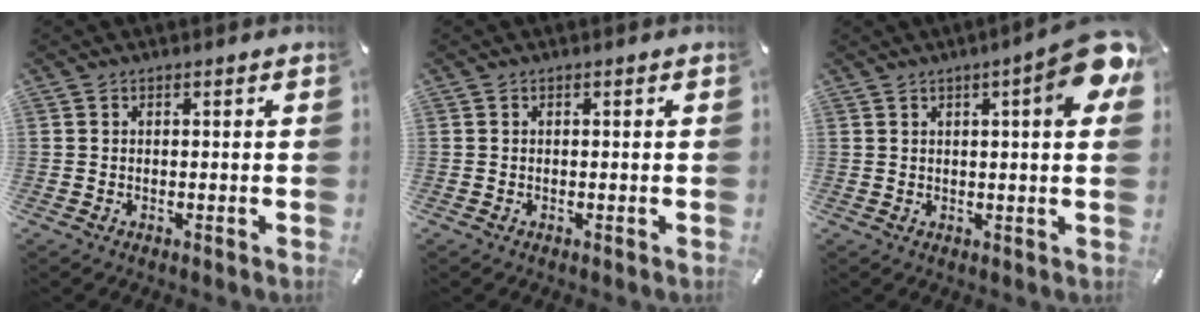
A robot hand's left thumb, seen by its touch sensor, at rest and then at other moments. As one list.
[{"total": 0.0}, {"total": 10.1, "force": [4.4, 1.6, 9.0], "torque": [-0.123, -0.023, 0.066]}]